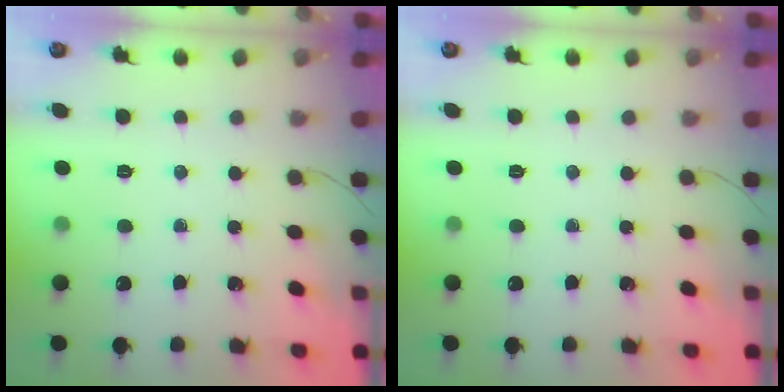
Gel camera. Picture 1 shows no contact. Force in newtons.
{"total": 0.0}